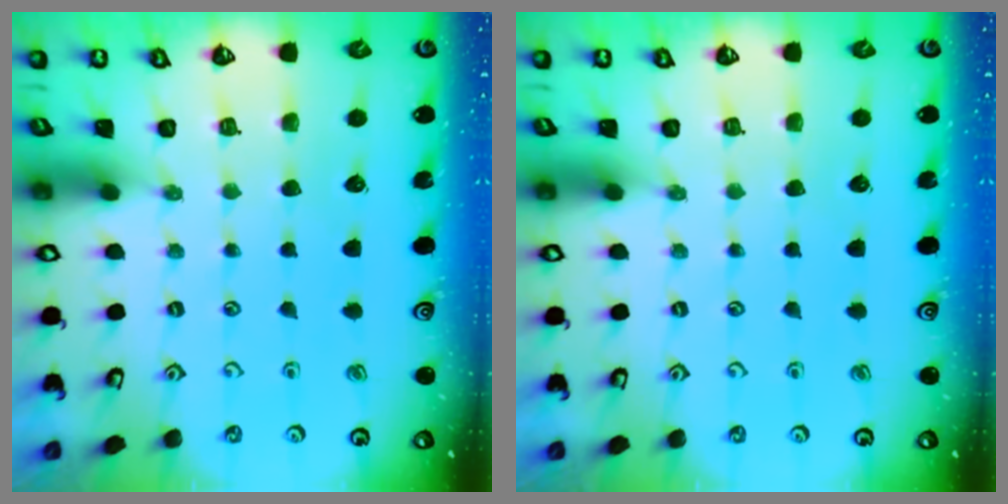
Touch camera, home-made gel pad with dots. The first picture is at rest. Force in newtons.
{"total": 0.0}